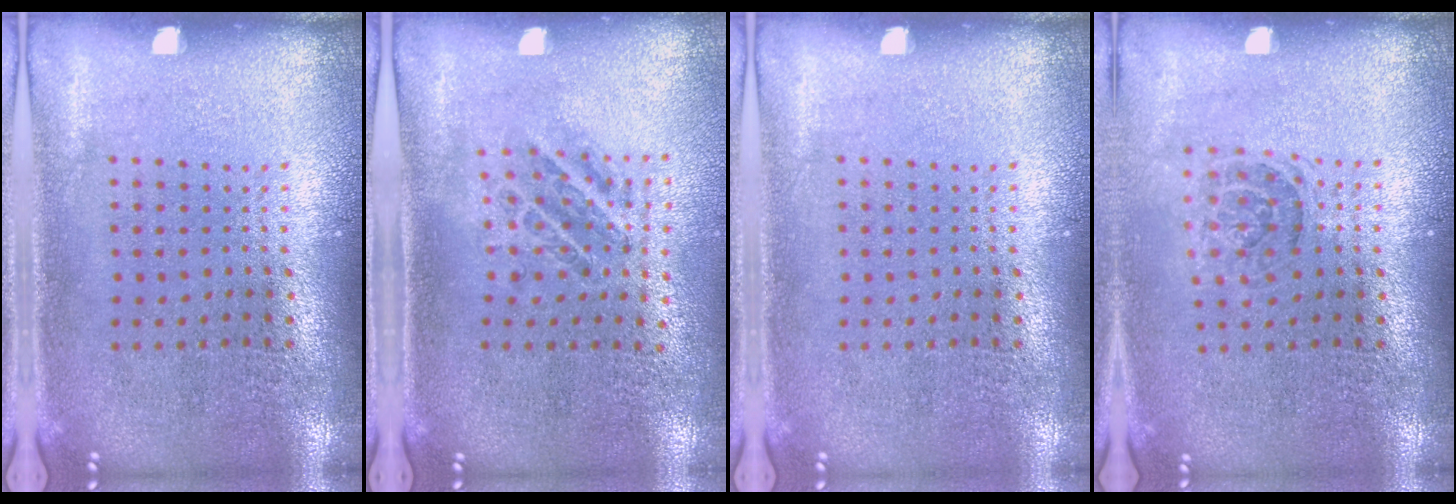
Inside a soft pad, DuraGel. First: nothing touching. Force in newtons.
{"total": 1.1, "press": 1.1, "slide": 0.2}
{"total": 0.0}
{"total": 1.2, "press": 1.0, "slide": 0.7}